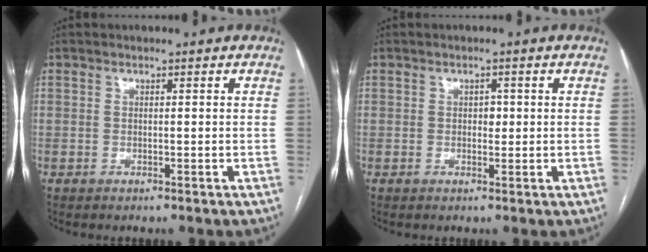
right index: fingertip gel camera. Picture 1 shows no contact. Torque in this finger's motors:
{"motor_torque": [0.71, 0.20, -0.02, 0.02]}